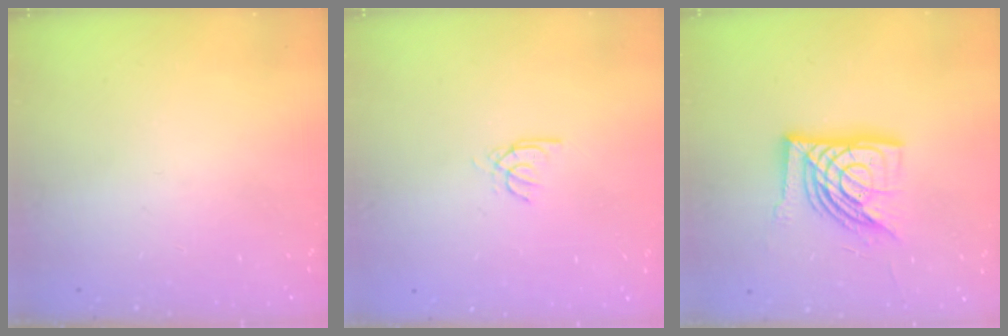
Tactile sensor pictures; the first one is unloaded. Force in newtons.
{"total": 2.4, "press": 2.4, "slide": 0.3}
{"total": 16.7, "press": 16.6, "slide": 1.9}